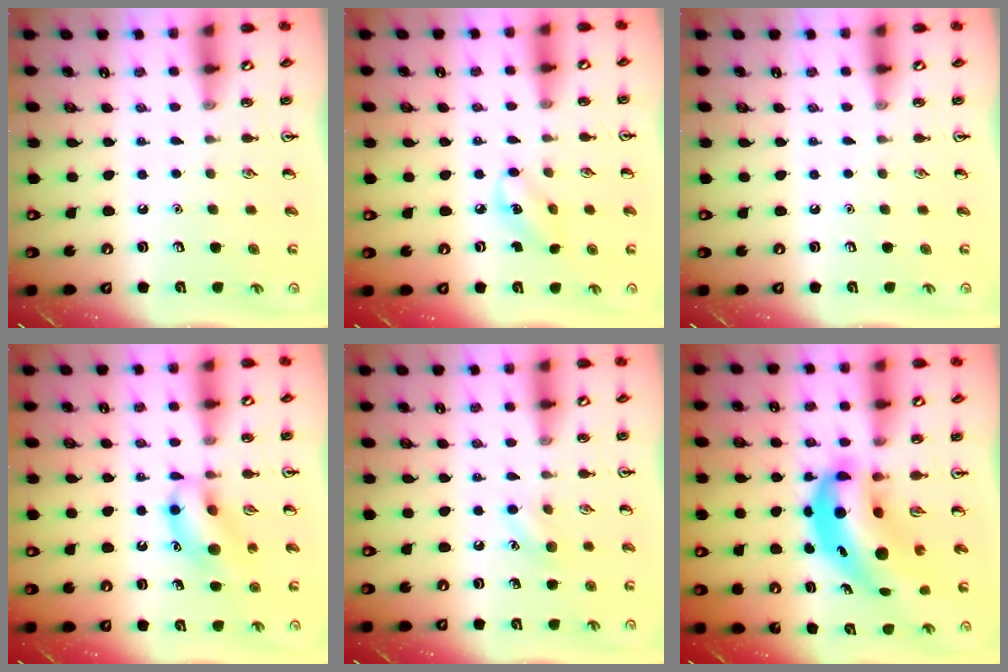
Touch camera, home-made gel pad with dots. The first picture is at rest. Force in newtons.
{"total": 4.5, "press": 4.4, "slide": 0.8}
{"total": 0.0}
{"total": 12.2, "press": 12.0, "slide": 1.8}
{"total": 7.1, "press": 6.8, "slide": 2.1}
{"total": 11.2, "press": 10.8, "slide": 3.1}